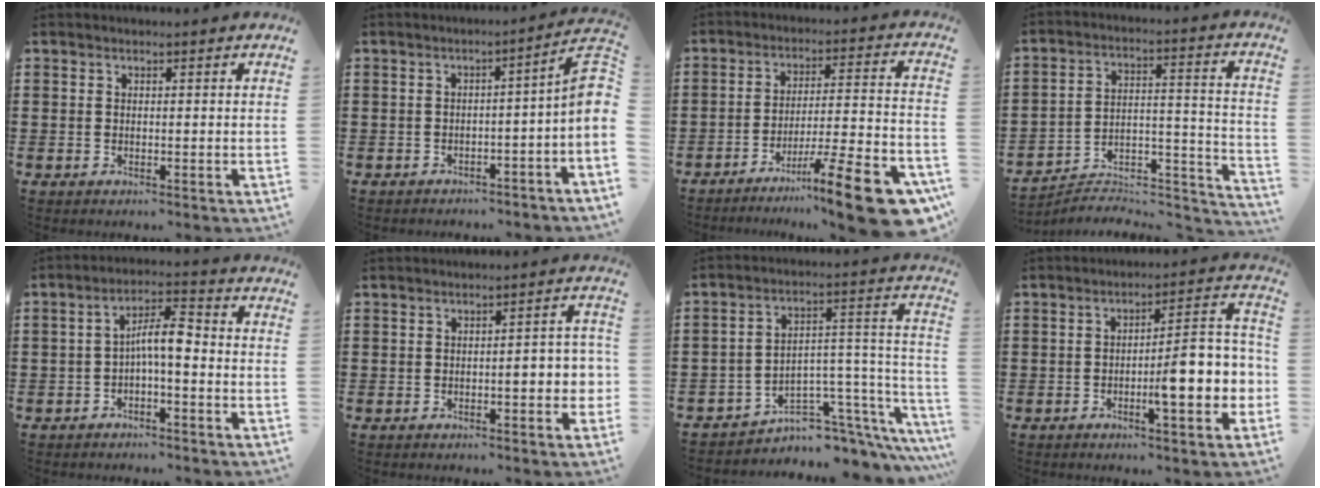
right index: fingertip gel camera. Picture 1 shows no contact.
{"total": 4.3, "force": [-1.6, 0.5, 3.9], "torque": [-0.062, -0.010, -0.037]}
{"total": 14.1, "force": [-9.8, 0.8, 10.1], "torque": [-0.133, 0.030, -0.171]}
{"total": 5.6, "force": [-5.3, 1.4, 1.3], "torque": [-0.017, 0.003, -0.107]}
{"total": 6.1, "force": [-0.8, 1.9, 5.8], "torque": [-0.115, 0.013, -0.020]}
{"total": 4.6, "force": [-1.0, 1.3, 4.3], "torque": [-0.055, 0.000, -0.021]}
{"total": 6.6, "force": [-4.8, 3.6, 2.6], "torque": [-0.045, 0.001, -0.084]}
{"total": 9.8, "force": [-2.7, 2.2, 9.1], "torque": [-0.117, -0.019, -0.051]}